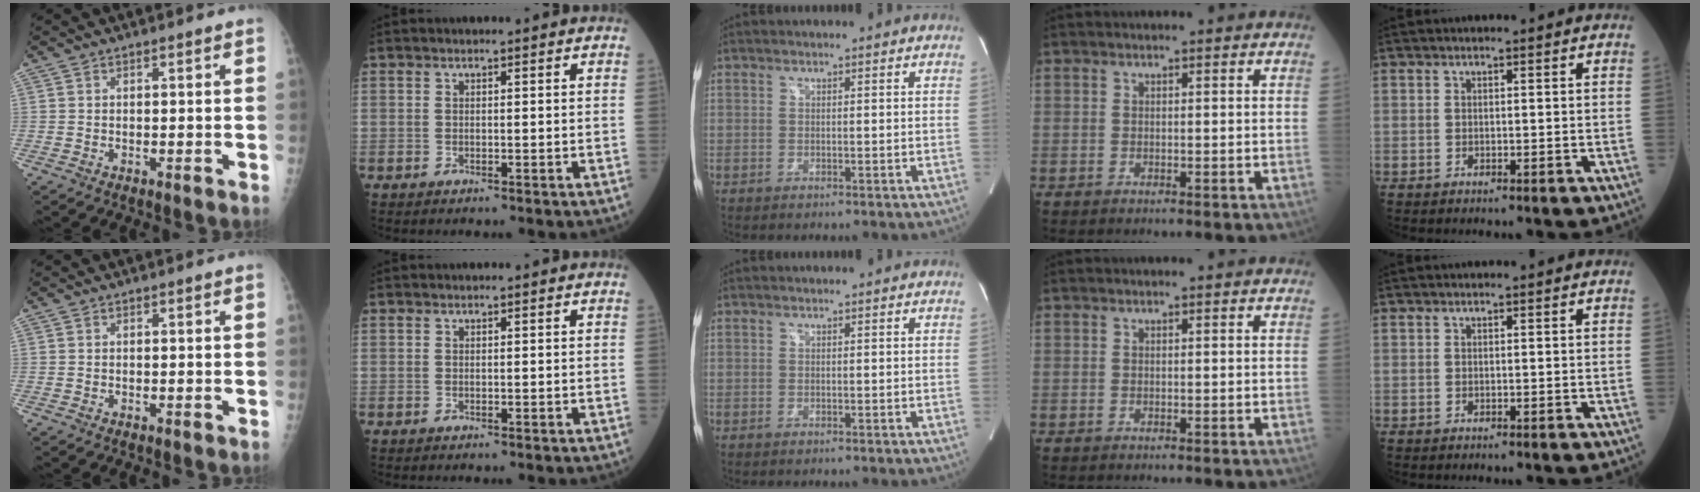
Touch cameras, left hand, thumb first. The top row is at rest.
{}